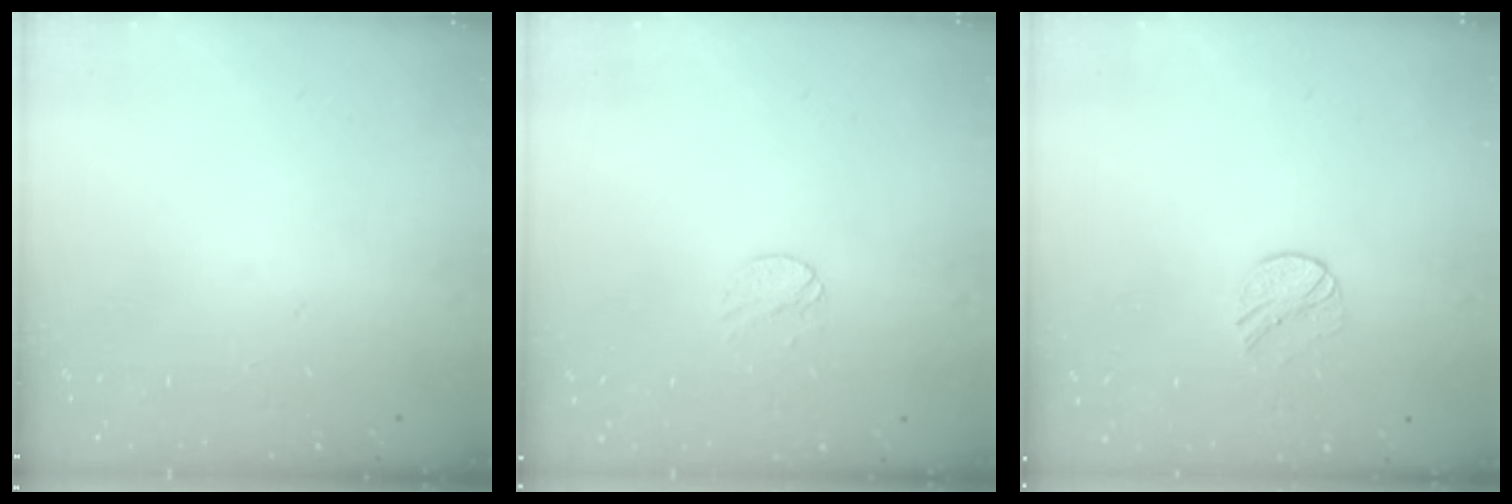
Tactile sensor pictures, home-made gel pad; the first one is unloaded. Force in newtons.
{"total": 4.8, "press": 4.7, "slide": 0.4}
{"total": 6.6, "press": 6.6, "slide": 0.7}